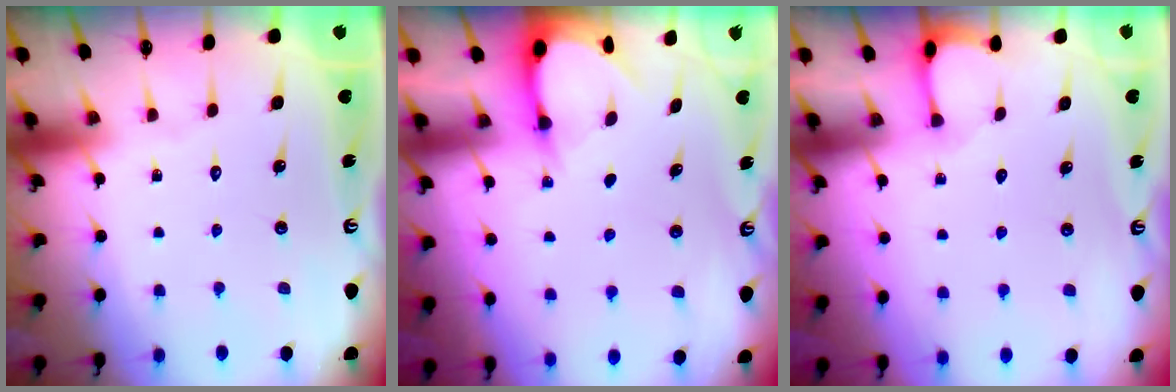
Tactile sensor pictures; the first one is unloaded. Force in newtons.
{"total": 3.3, "press": 3.3, "slide": 0.4}
{"total": 1.9, "press": 1.9, "slide": 0.2}